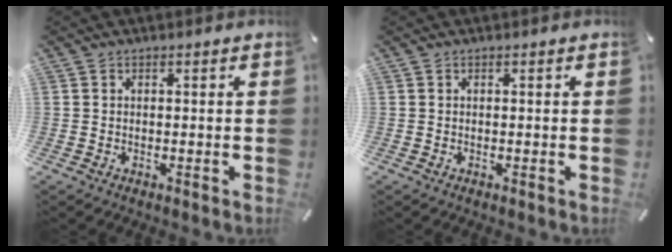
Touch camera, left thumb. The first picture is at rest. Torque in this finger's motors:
{"motor_torque": [0.00, 0.00, 0.01, -0.01, 0.00]}